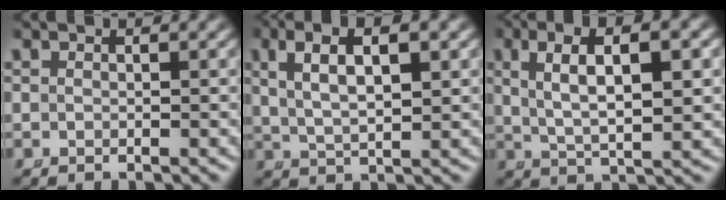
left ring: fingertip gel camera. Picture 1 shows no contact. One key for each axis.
{"total": 5.3, "fx": 2.1, "fy": 2.1, "fz": 4.4, "tx": -0.079, "ty": 0.009, "tz": 0.040}
{"total": 5.5, "fx": 1.6, "fy": 1.5, "fz": 5.1, "tx": -0.084, "ty": 0.006, "tz": 0.033}